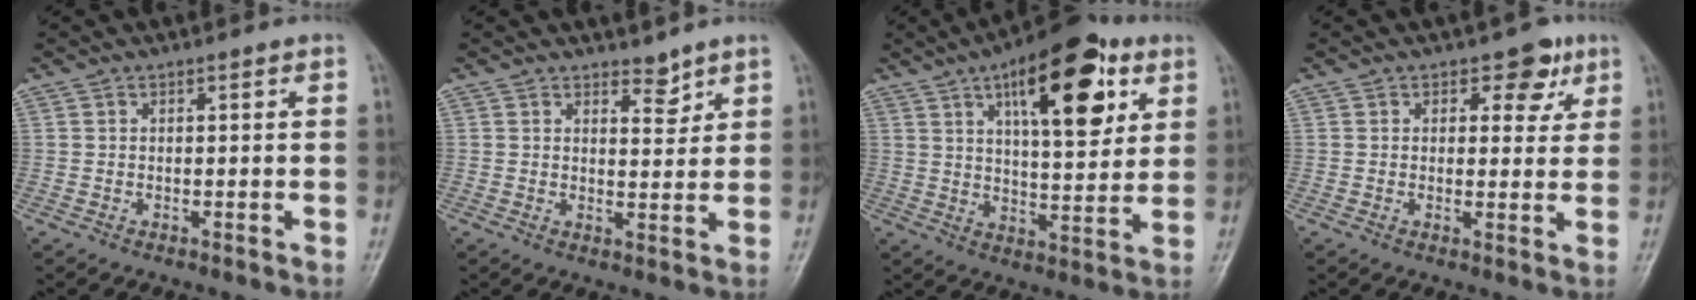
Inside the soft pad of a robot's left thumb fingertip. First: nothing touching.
{"total": 3.2, "force": [2.5, 1.5, 1.2], "torque": [0.000, -0.020, 0.039]}
{"total": 19.1, "force": [8.4, 7.8, 15.3], "torque": [-0.184, -0.021, 0.124]}
{"total": 5.5, "force": [2.6, 3.6, 3.2], "torque": [-0.001, -0.006, 0.025]}